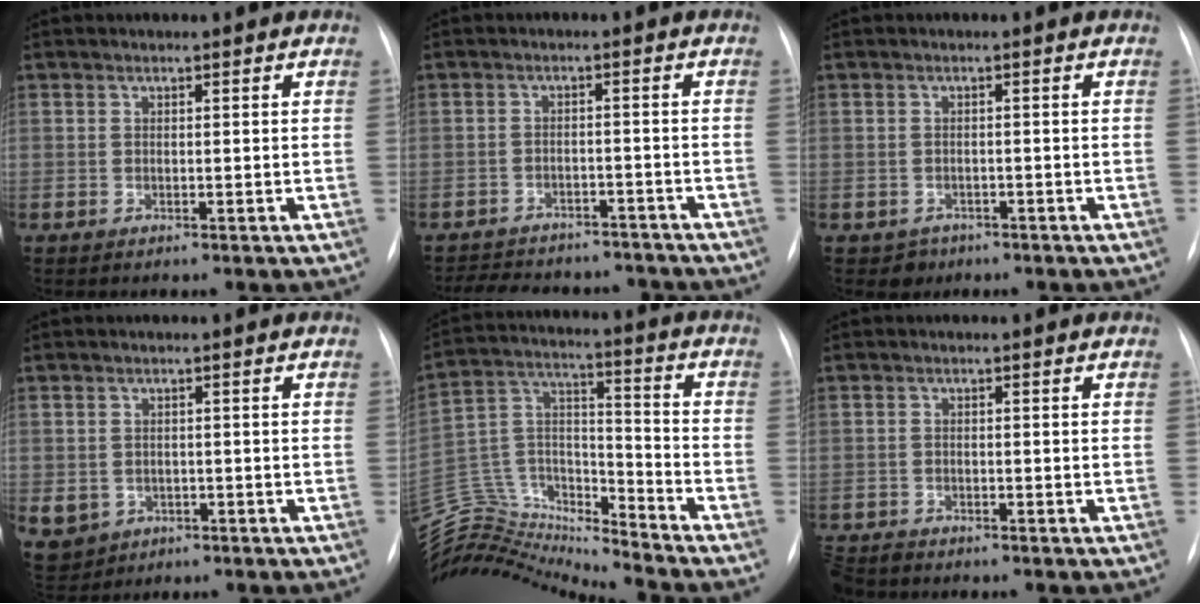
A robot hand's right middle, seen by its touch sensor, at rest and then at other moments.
{"total": 13.7, "force": [-12.2, 5.0, 3.6], "torque": [-0.072, 0.014, -0.155]}
{"total": 2.0, "force": [-1.2, 1.6, -0.1], "torque": [0.001, 0.007, -0.015]}
{"total": 8.0, "force": [-3.0, 7.0, 2.5], "torque": [-0.072, 0.004, -0.034]}
{"total": 18.9, "force": [-18.6, 0.9, 2.9], "torque": [-0.055, 0.057, -0.328]}
{"total": 4.1, "force": [-3.8, 1.4, 0.6], "torque": [-0.008, -0.011, -0.070]}